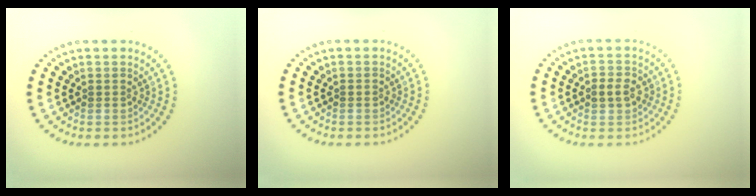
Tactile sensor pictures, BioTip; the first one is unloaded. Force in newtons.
{"total": 0.5, "press": 0.4, "slide": 0.3}
{"total": 2.1, "press": 2.1, "slide": 0.3}